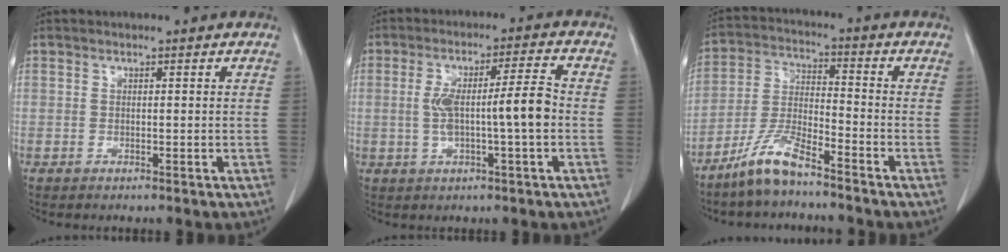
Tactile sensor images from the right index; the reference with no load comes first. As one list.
[{"total": 8.3, "force": [-0.7, 0.6, 8.2], "torque": [-0.152, 0.019, -0.009]}, {"total": 8.4, "force": [-6.6, 1.2, 5.1], "torque": [-0.114, -0.015, -0.136]}]